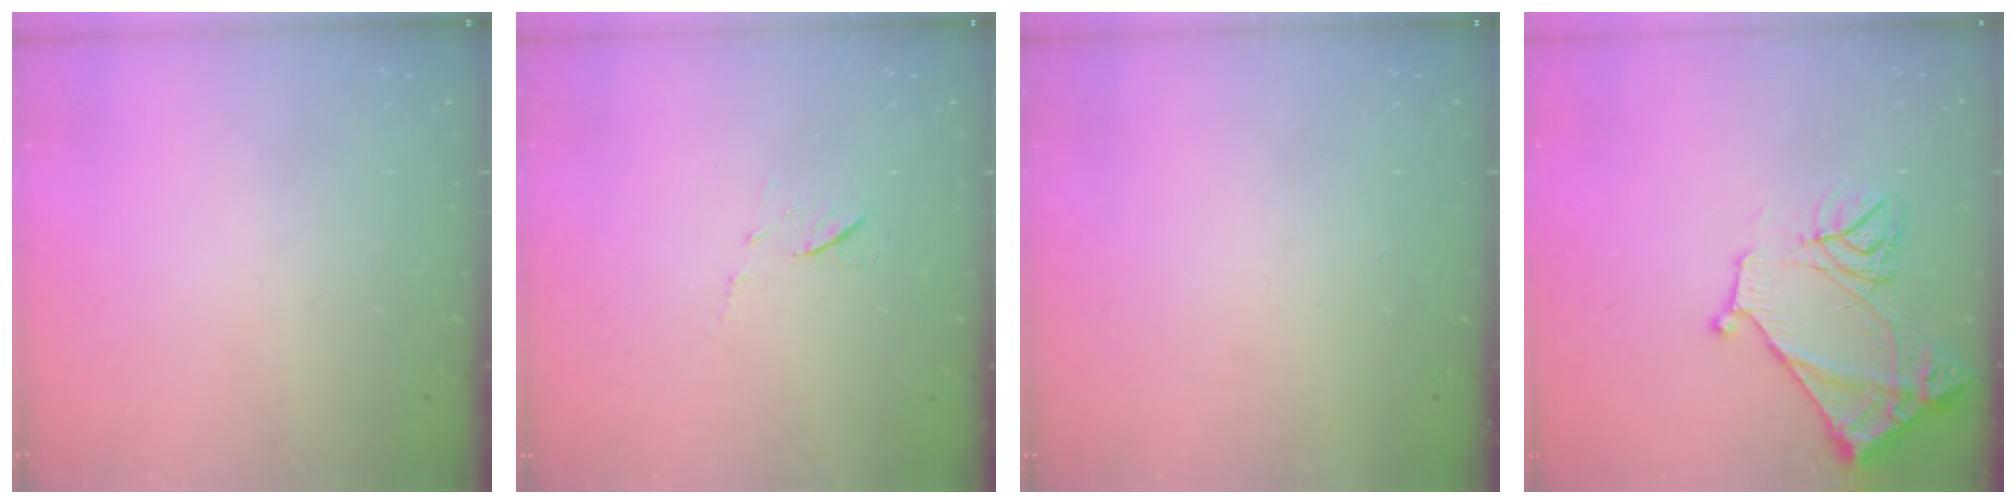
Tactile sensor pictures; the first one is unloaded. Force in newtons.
{"total": 5.6, "press": 5.6, "slide": 0.6}
{"total": 1.7, "press": 1.7, "slide": 0.1}
{"total": 13.5, "press": 13.4, "slide": 1.3}